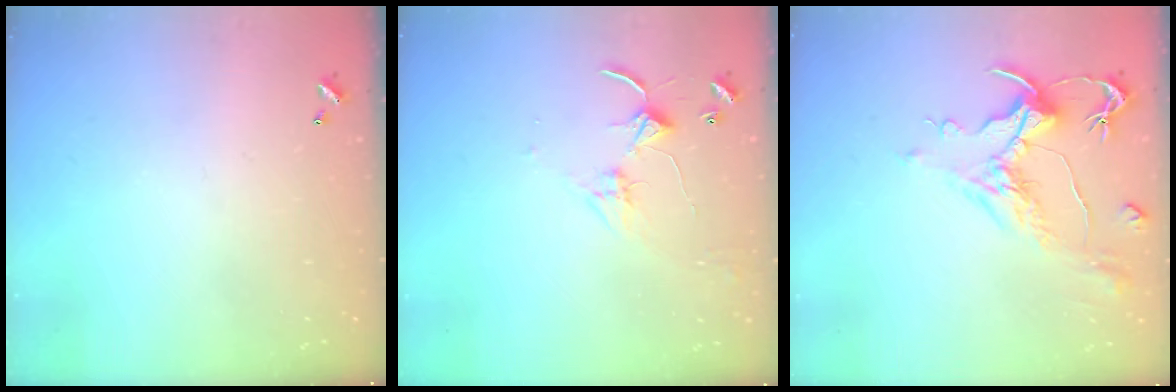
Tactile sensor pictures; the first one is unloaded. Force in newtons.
{"total": 2.8, "press": 2.8, "slide": 0.4}
{"total": 1.6, "press": 0.6, "slide": 1.4}